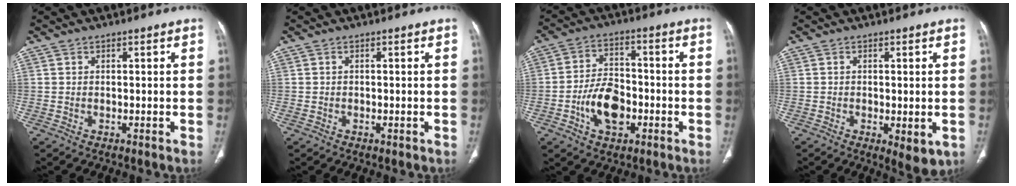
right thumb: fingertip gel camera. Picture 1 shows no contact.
{"total": 0.7, "force": [-0.3, 0.4, 0.6], "torque": [-0.014, 0.003, 0.000]}
{"total": 9.8, "force": [-3.2, 6.0, 7.1], "torque": [-0.106, 0.023, -0.057]}
{"total": 5.6, "force": [-1.4, 2.2, 4.9], "torque": [-0.066, -0.012, -0.013]}